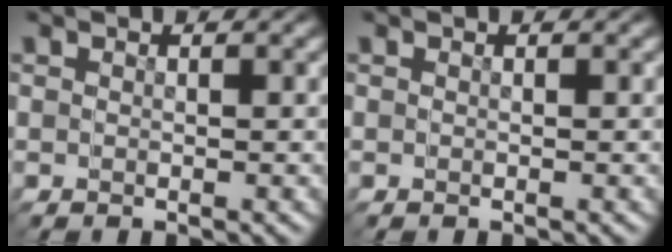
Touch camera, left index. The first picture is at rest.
{"total": 0.0}